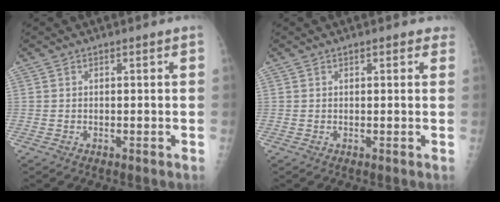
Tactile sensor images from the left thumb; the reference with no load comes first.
{"total": 1.6, "force": [1.1, 0.9, 0.8], "torque": [0.005, 0.000, 0.006]}